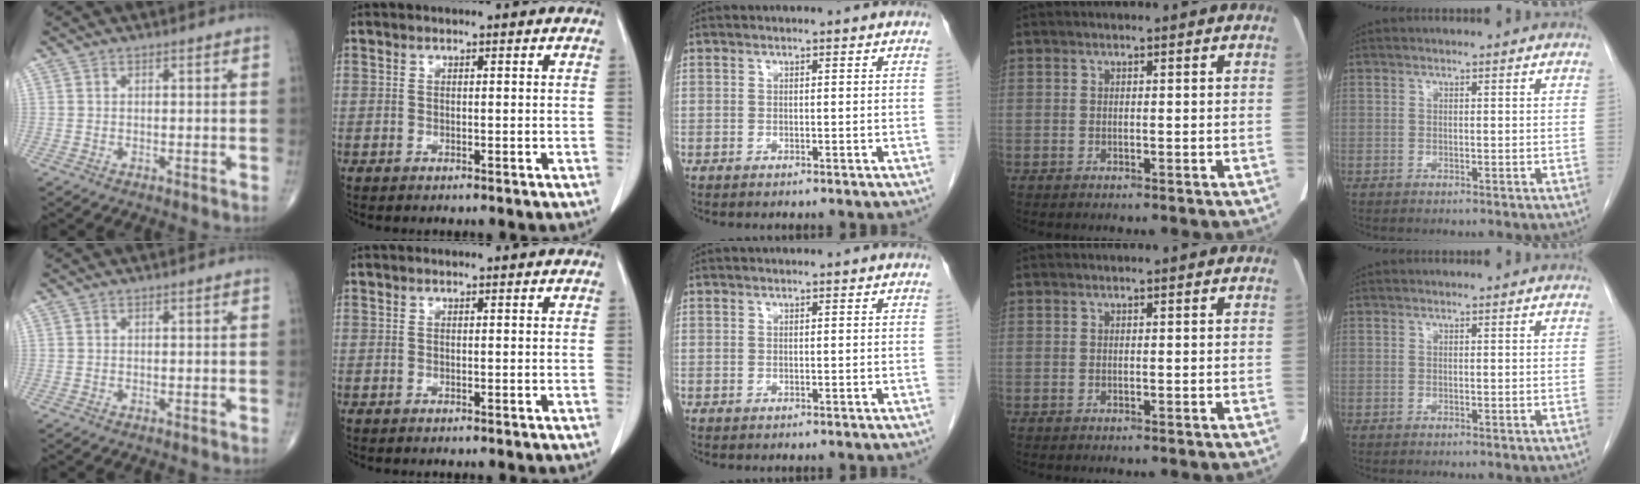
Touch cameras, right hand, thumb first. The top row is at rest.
{}